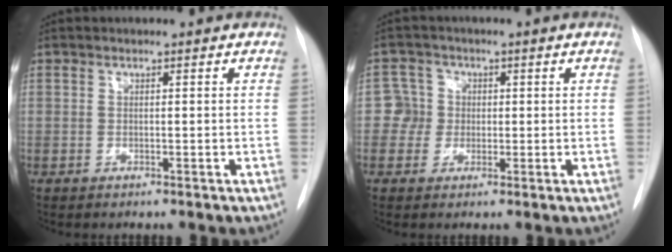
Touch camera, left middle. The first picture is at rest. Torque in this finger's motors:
{"motor_torque": [0.06, -0.14, -0.14, -0.06]}